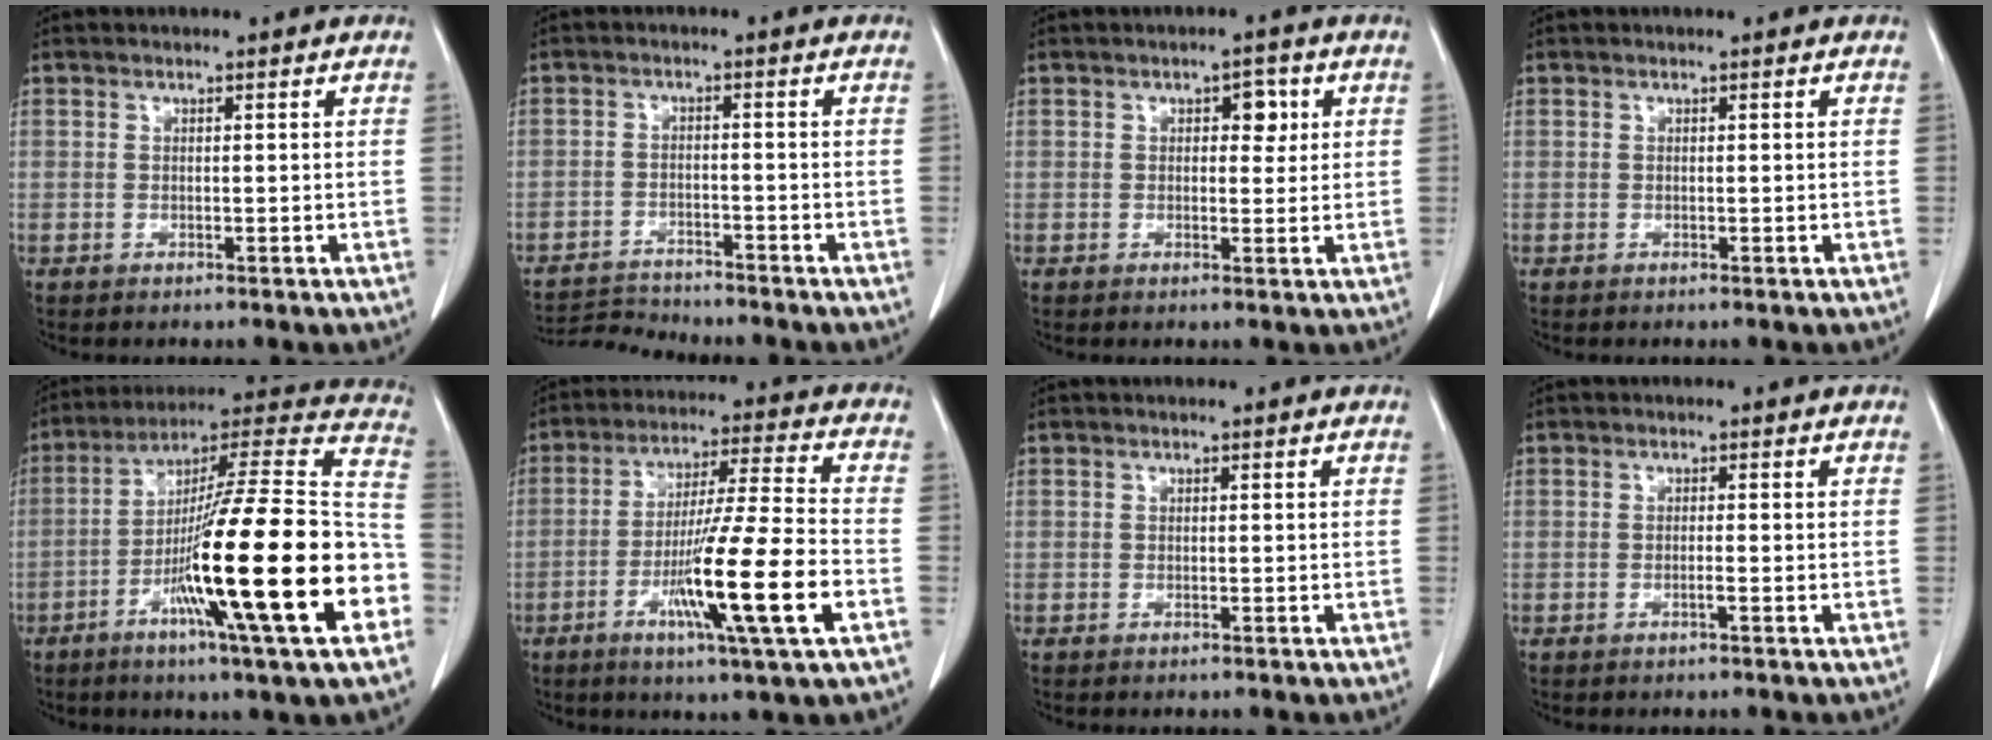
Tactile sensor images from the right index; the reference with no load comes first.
{"total": 6.2, "force": [-6.2, 0.2, 0.2], "torque": [-0.006, -0.009, -0.106]}
{"total": 3.0, "force": [1.0, 1.8, 2.3], "torque": [-0.026, 0.008, 0.012]}
{"total": 0.0}
{"total": 28.0, "force": [-8.4, 0.5, 26.7], "torque": [-0.369, -0.022, -0.153]}
{"total": 16.0, "force": [-5.6, -0.7, 15.0], "torque": [-0.270, -0.019, -0.098]}
{"total": 0.0}
{"total": 0.8, "force": [-0.4, -0.2, 0.7], "torque": [-0.012, 0.001, -0.007]}